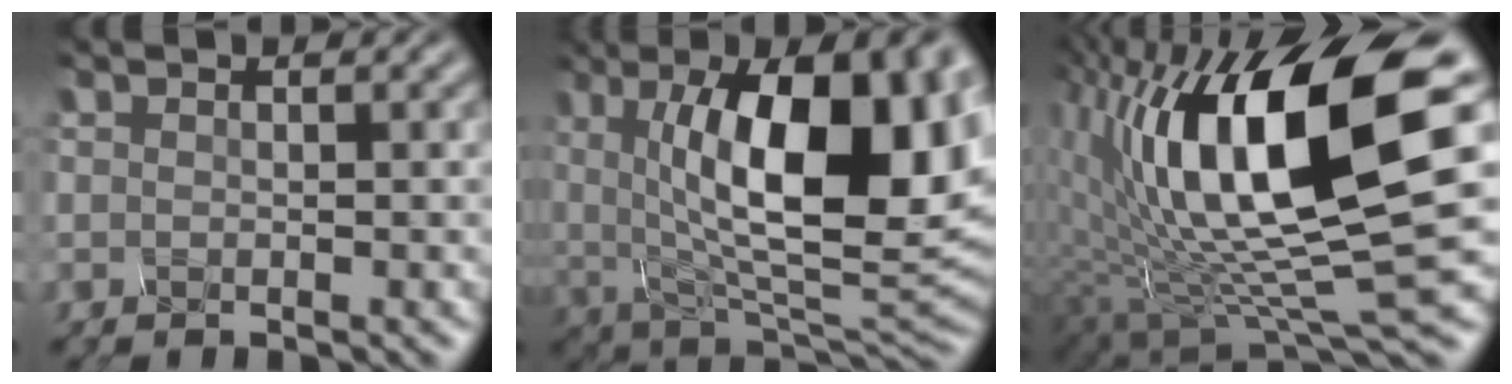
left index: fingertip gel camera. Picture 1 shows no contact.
{"total": 15.4, "force": [2.4, 6.3, 13.8], "torque": [-0.194, 0.004, 0.032]}
{"total": 16.1, "force": [3.3, 5.6, 14.7], "torque": [-0.255, -0.003, 0.050]}